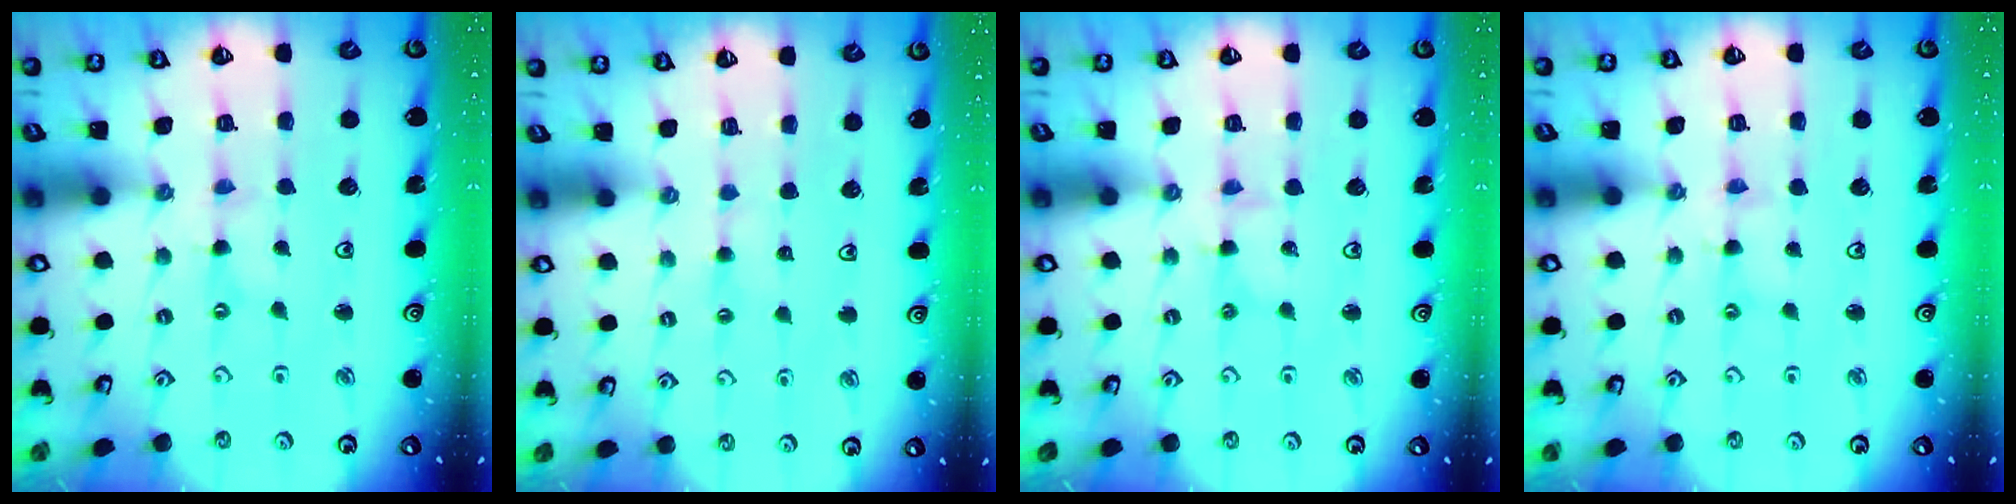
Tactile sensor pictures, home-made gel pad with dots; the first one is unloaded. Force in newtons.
{"total": 1.3, "press": 1.3, "slide": 0.2}
{"total": 1.8, "press": 1.8, "slide": 0.2}
{"total": 3.1, "press": 3.1, "slide": 0.3}